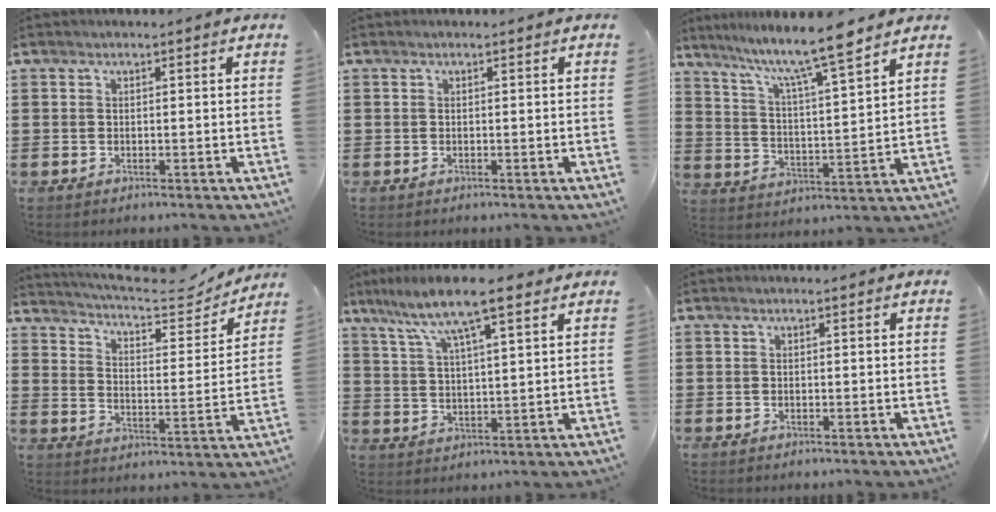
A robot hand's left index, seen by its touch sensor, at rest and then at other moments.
{"total": 0.0}
{"total": 8.8, "force": [7.3, 0.0, 5.0], "torque": [-0.112, -0.046, 0.119]}
{"total": 6.0, "force": [5.6, 0.5, 2.0], "torque": [-0.059, -0.042, 0.091]}
{"total": 9.1, "force": [6.7, 1.2, 6.1], "torque": [-0.138, -0.018, 0.115]}
{"total": 0.0}